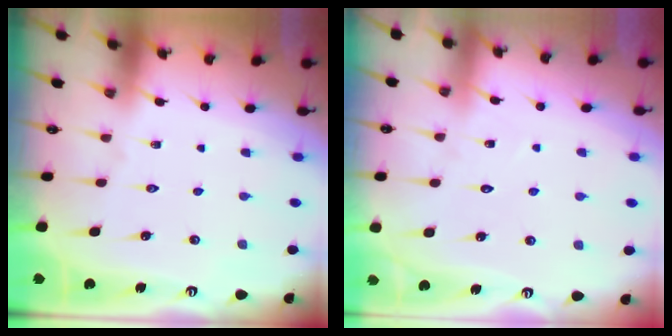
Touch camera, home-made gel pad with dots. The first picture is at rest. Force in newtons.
{"total": 4.9, "press": 4.8, "slide": 0.5}